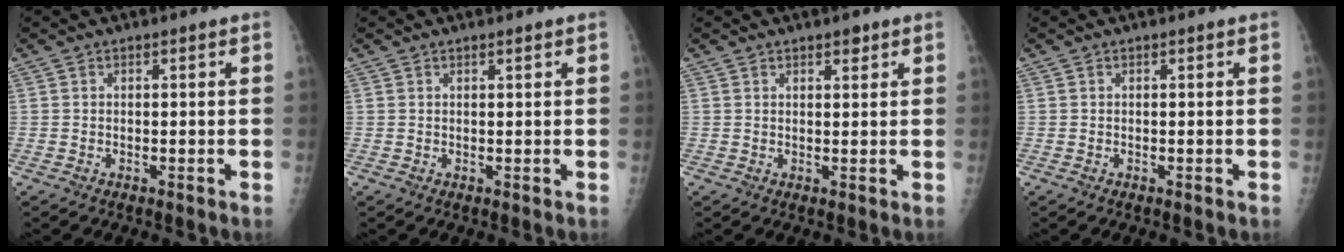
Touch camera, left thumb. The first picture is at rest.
{"total": 0.7, "force": [0.5, 0.1, 0.4], "torque": [-0.006, -0.003, 0.009]}
{"total": 1.9, "force": [1.3, 0.8, 1.0], "torque": [-0.006, -0.007, 0.018]}
{"total": 0.0}